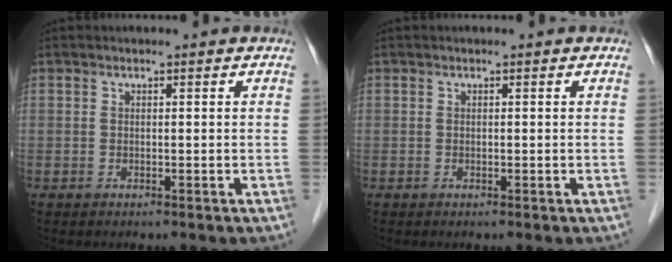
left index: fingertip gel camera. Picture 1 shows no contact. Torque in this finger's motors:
{"motor_torque": [-0.09, -0.08, -0.07, -0.01]}